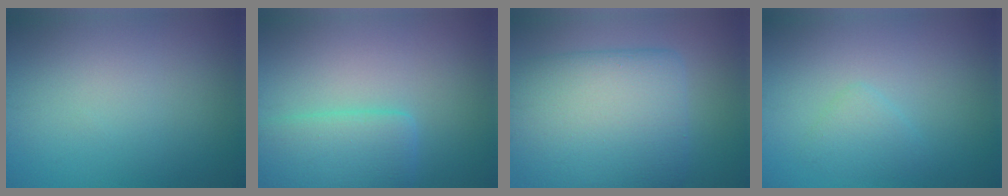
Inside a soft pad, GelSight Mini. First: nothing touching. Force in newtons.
{"total": 4.6, "press": 4.6, "slide": 0.2}
{"total": 11.0, "press": 10.9, "slide": 0.9}
{"total": 1.7, "press": 1.7, "slide": 0.1}